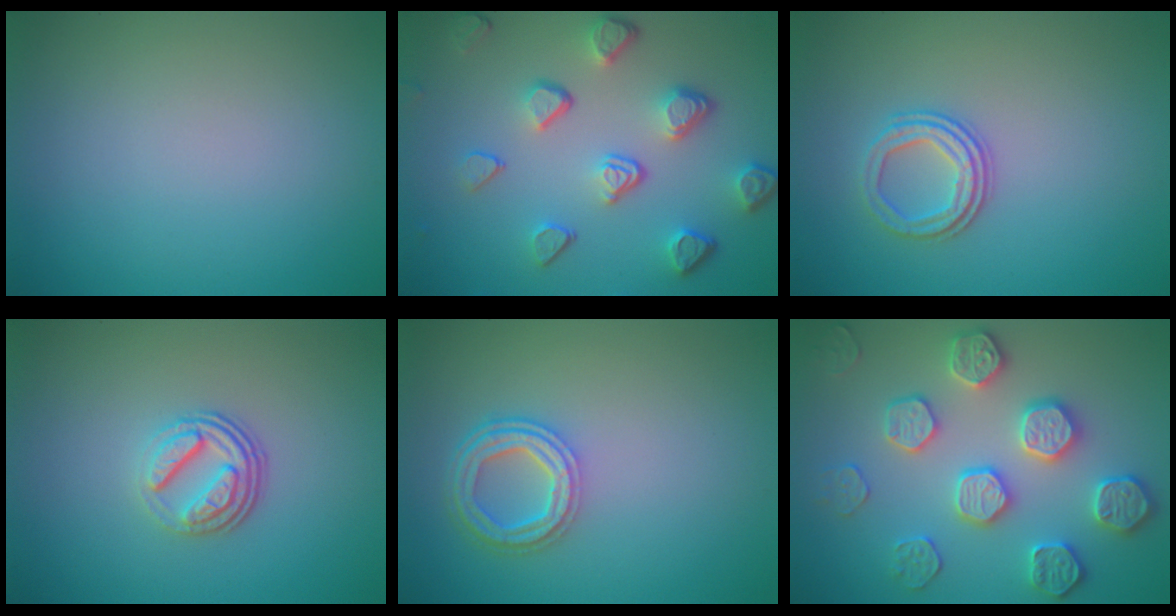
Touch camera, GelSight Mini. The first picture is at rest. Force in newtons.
{"total": 5.1, "press": 3.7, "slide": 3.5}
{"total": 2.7, "press": 2.3, "slide": 1.4}
{"total": 3.6, "press": 2.5, "slide": 2.5}
{"total": 4.1, "press": 3.2, "slide": 2.6}
{"total": 4.7, "press": 4.7, "slide": 0.6}